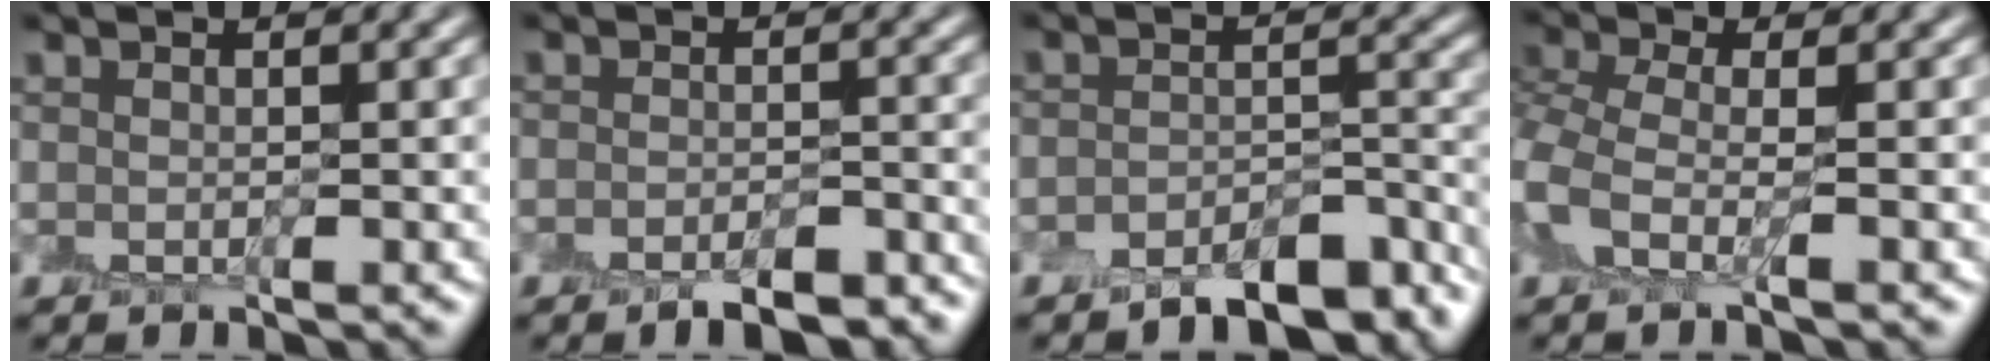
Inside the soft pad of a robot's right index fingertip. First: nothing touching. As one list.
[{"total": 3.8, "force": [-3.2, 1.0, 1.8], "torque": [-0.026, -0.004, -0.046]}, {"total": 6.5, "force": [-5.4, 2.1, 2.8], "torque": [-0.039, -0.003, -0.084]}, {"total": 2.5, "force": [-1.0, 1.1, 2.1], "torque": [-0.057, 0.003, -0.032]}]